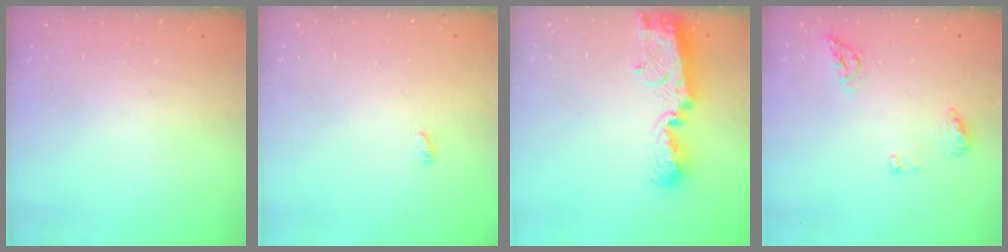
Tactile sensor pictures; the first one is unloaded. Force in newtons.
{"total": 4.3, "press": 4.3, "slide": 0.4}
{"total": 13.5, "press": 13.5, "slide": 0.6}
{"total": 7.5, "press": 7.4, "slide": 0.8}